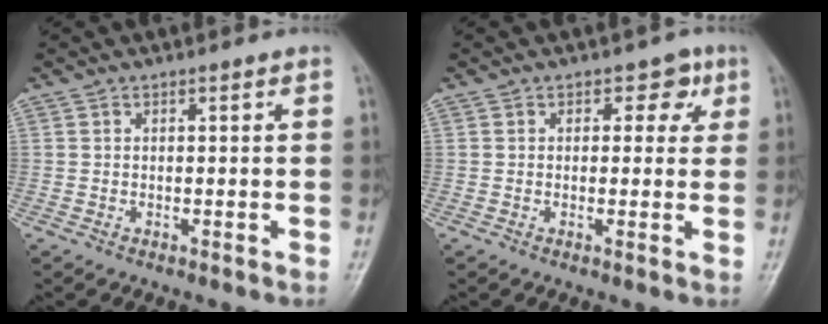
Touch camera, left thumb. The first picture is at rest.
{"total": 3.4, "force": [1.3, 2.6, 1.8], "torque": [0.012, -0.001, 0.007]}